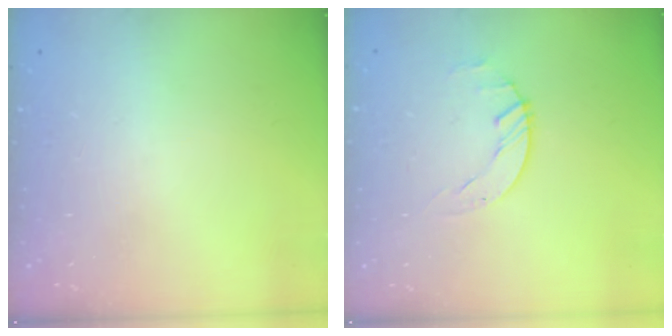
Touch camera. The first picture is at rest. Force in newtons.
{"total": 0.6, "press": 0.6, "slide": 0.1}